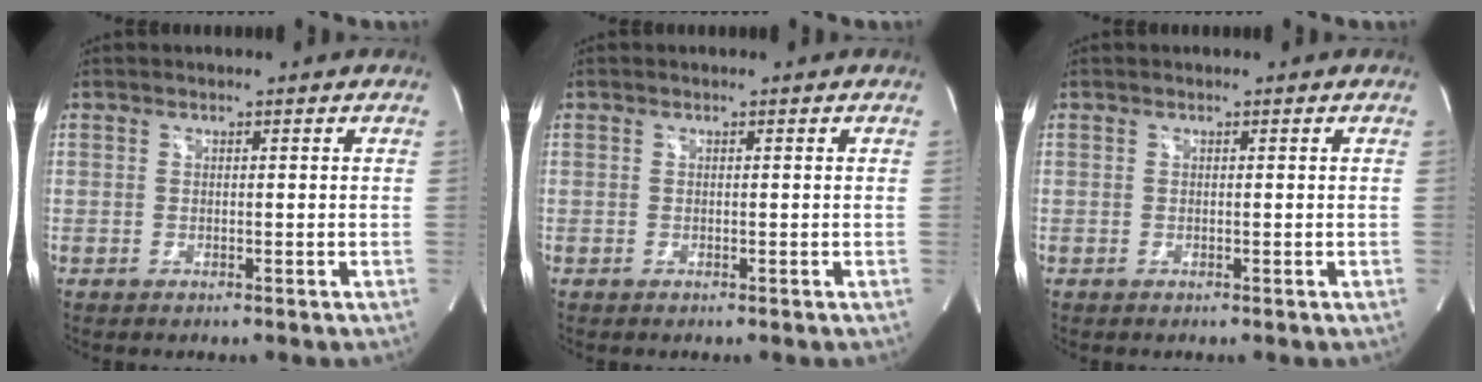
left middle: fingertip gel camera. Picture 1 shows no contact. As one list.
[{"total": 0.0}, {"total": 0.0}]